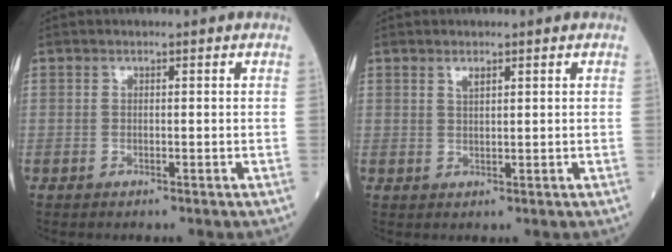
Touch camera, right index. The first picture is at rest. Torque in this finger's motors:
{"motor_torque": [-0.01, 0.00, 0.00, 0.00]}